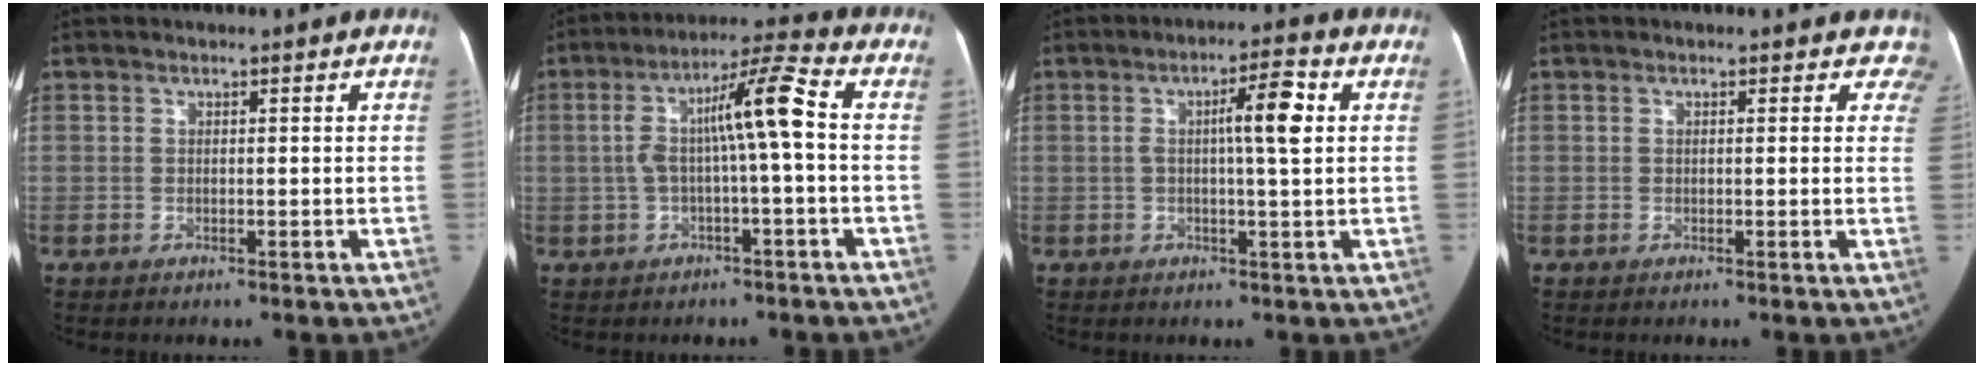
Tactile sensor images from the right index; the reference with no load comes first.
{"total": 9.2, "force": [0.1, 0.5, 9.2], "torque": [-0.161, 0.038, 0.001]}
{"total": 6.2, "force": [1.1, 0.2, 6.1], "torque": [-0.095, 0.013, 0.014]}
{"total": 2.5, "force": [1.9, 1.6, 0.3], "torque": [0.027, -0.002, -0.003]}